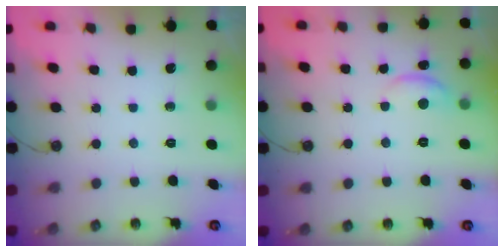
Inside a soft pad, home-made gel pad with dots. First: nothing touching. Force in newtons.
{"total": 2.7, "press": 2.6, "slide": 0.5}